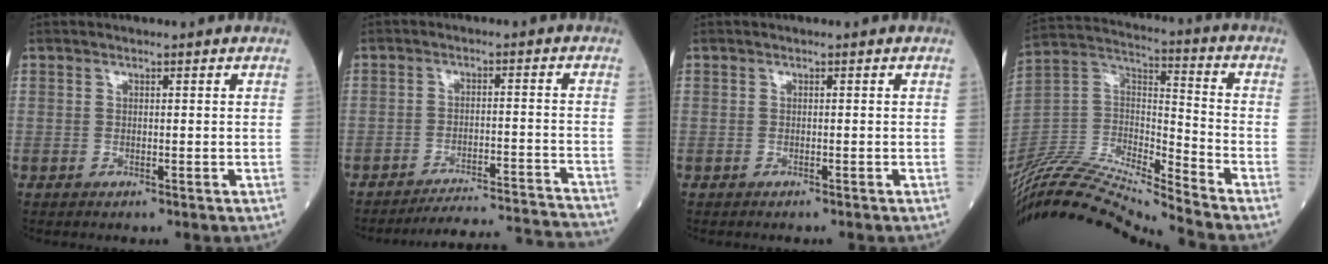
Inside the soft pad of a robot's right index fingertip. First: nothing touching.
{"total": 16.8, "force": [-16.5, -1.3, 2.8], "torque": [-0.025, -0.005, -0.217]}
{"total": 0.8, "force": [-0.7, 0.0, 0.3], "torque": [-0.005, -0.001, -0.011]}
{"total": 21.2, "force": [-19.7, -0.8, 7.8], "torque": [-0.166, 0.007, -0.362]}